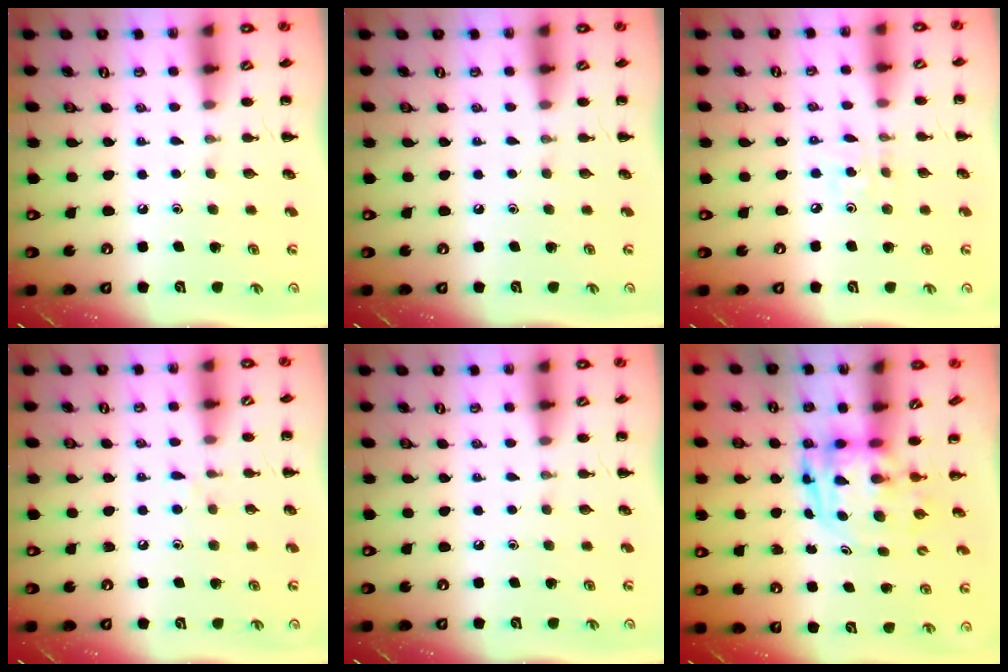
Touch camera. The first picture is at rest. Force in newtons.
{"total": 0.0}
{"total": 2.6, "press": 2.5, "slide": 0.8}
{"total": 4.9, "press": 4.5, "slide": 1.9}
{"total": 0.0}
{"total": 3.3, "press": 3.2, "slide": 0.6}